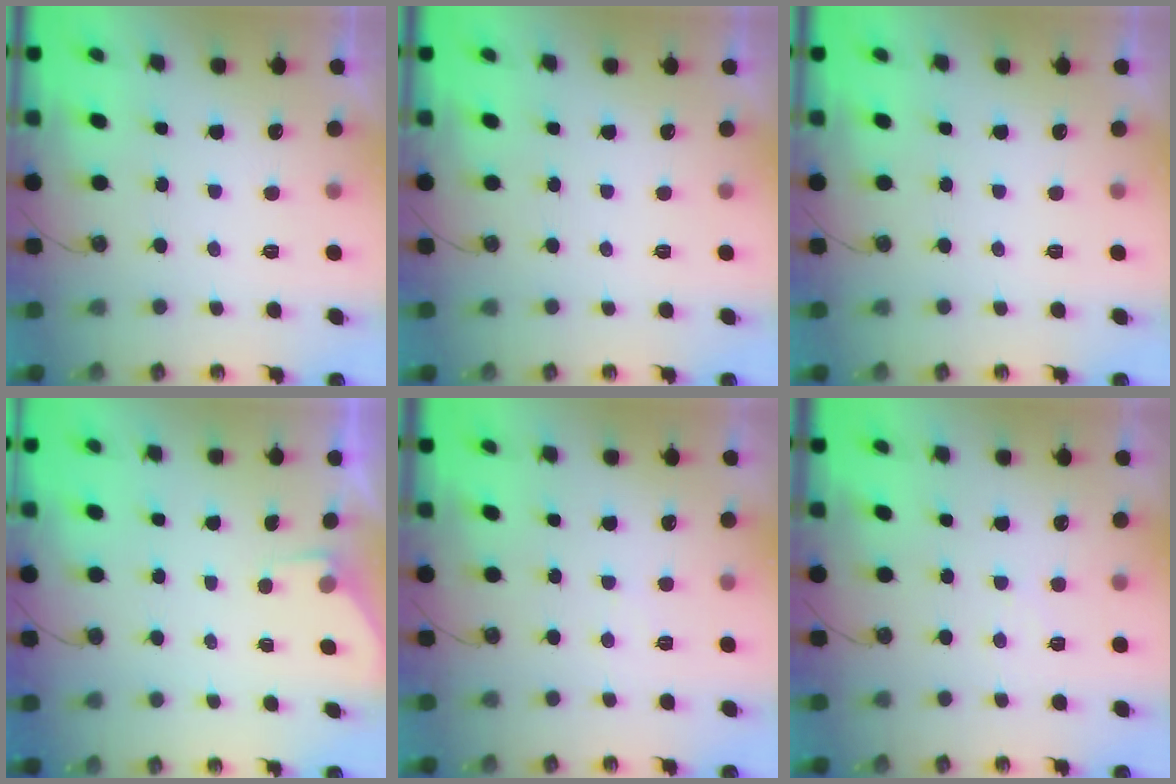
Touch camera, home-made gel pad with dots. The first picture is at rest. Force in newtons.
{"total": 0.0}
{"total": 0.0}
{"total": 1.8, "press": 1.7, "slide": 0.4}
{"total": 3.6, "press": 3.5, "slide": 0.5}
{"total": 3.3, "press": 3.2, "slide": 0.5}